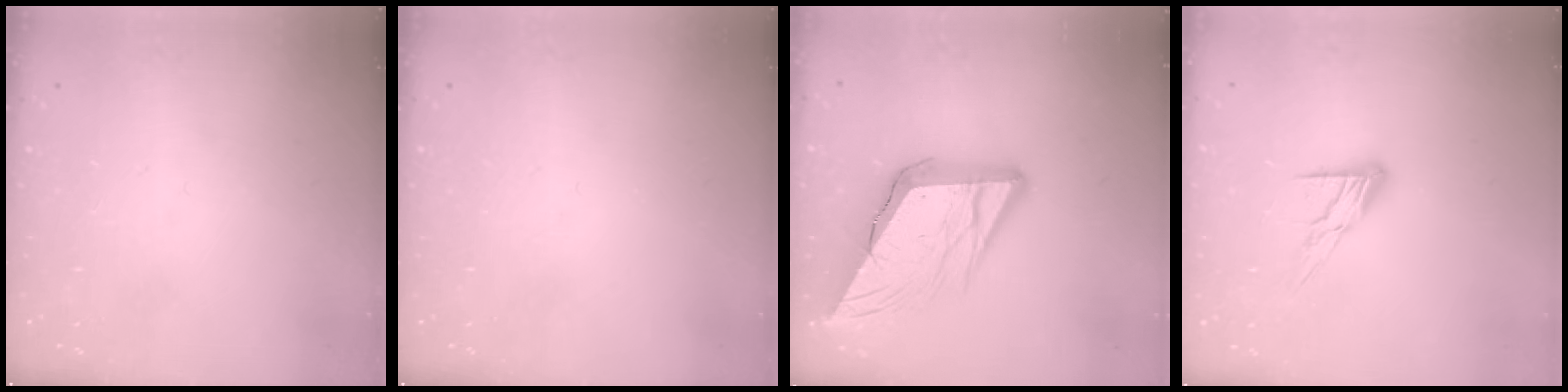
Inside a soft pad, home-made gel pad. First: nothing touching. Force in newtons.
{"total": 0.0}
{"total": 18.2, "press": 18.0, "slide": 2.6}
{"total": 9.8, "press": 9.8, "slide": 0.5}